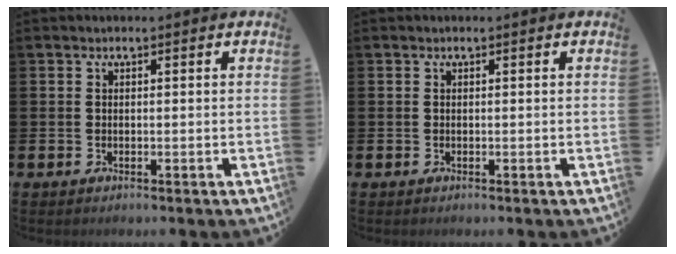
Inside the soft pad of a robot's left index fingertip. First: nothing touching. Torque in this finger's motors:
{"motor_torque": [0.03, 0.00, 0.01, -0.01]}